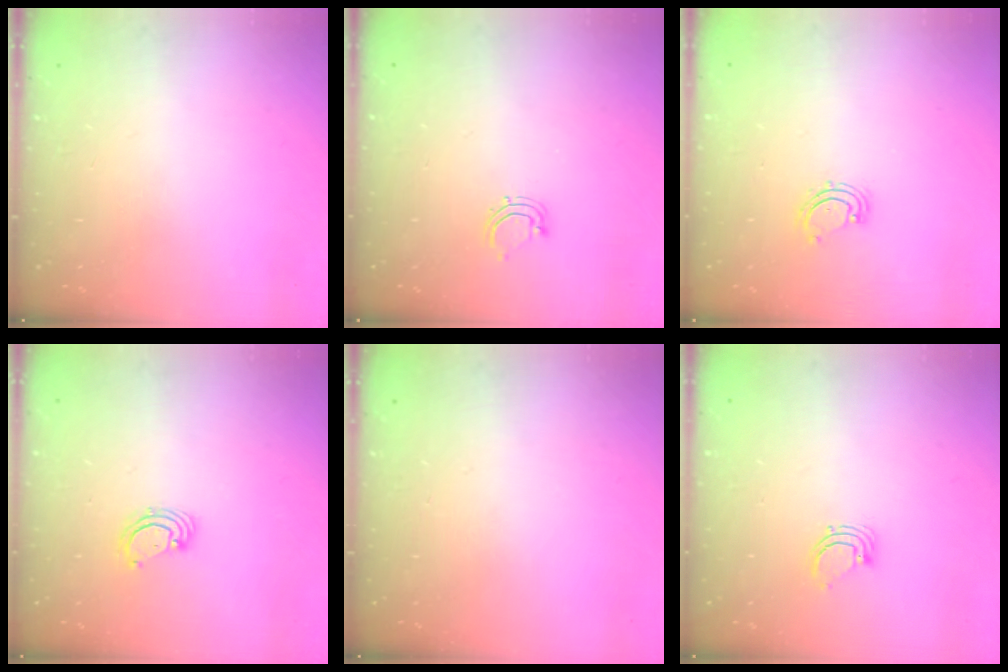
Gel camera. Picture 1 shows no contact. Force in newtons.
{"total": 3.9, "press": 3.8, "slide": 0.7}
{"total": 2.7, "press": 2.6, "slide": 0.5}
{"total": 3.3, "press": 3.3, "slide": 0.2}
{"total": 0.0}
{"total": 2.5, "press": 2.5, "slide": 0.1}